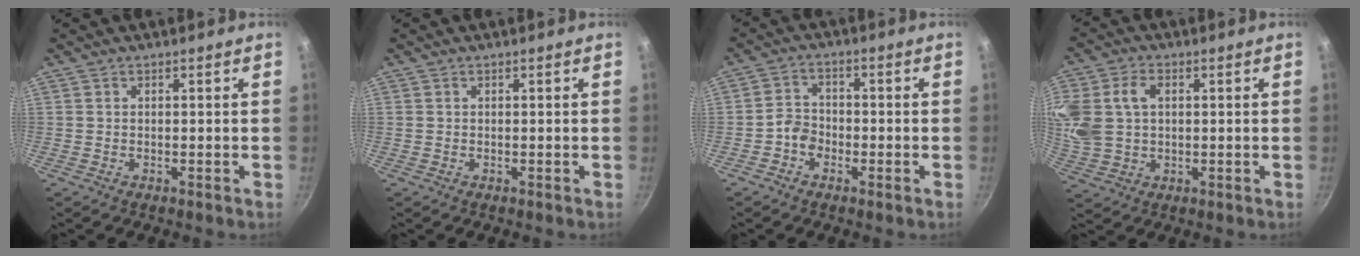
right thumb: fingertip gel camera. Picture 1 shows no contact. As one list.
[{"total": 0.0}, {"total": 4.2, "force": [-1.7, 3.3, 2.0], "torque": [-0.020, 0.020, -0.041]}, {"total": 16.4, "force": [2.8, 12.0, 10.8], "torque": [-0.279, 0.024, 0.065]}]